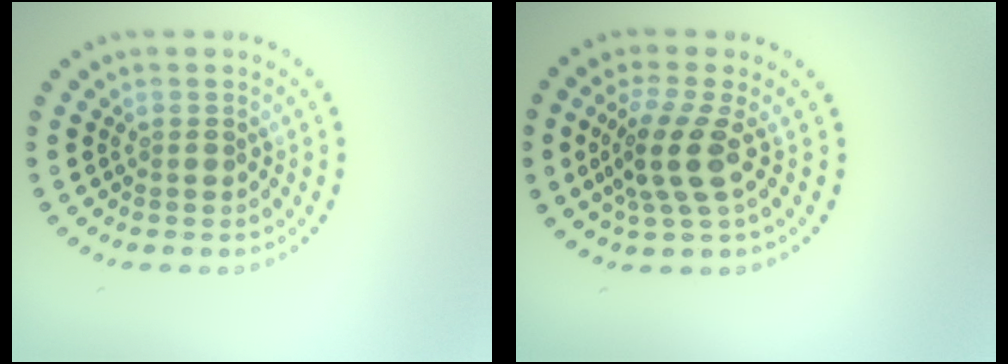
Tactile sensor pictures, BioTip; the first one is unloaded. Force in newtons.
{"total": 3.8, "press": 2.9, "slide": 2.4}